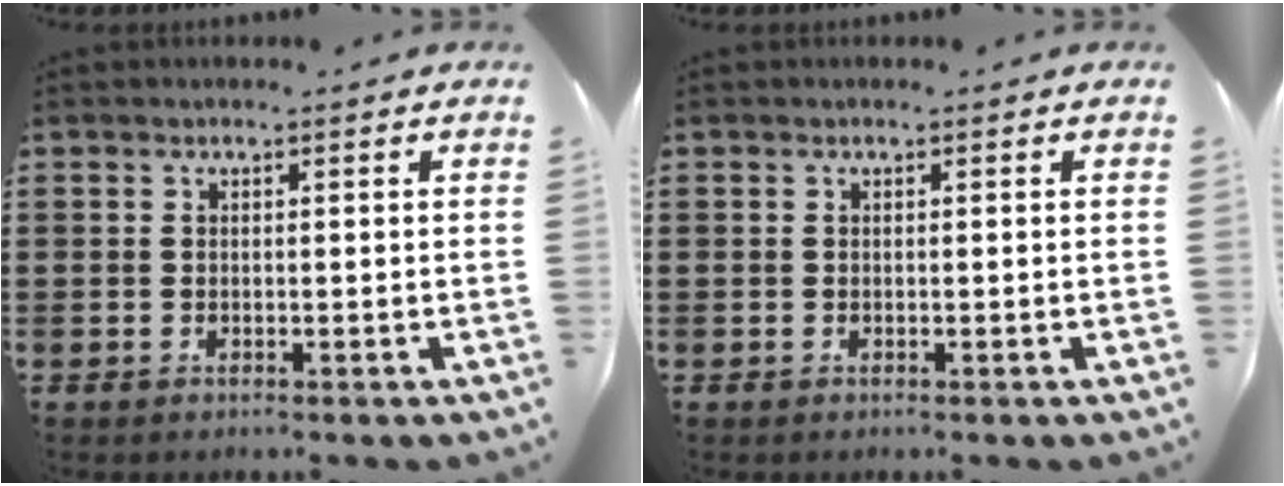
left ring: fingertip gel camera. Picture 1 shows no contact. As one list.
[{"total": 0.0}]